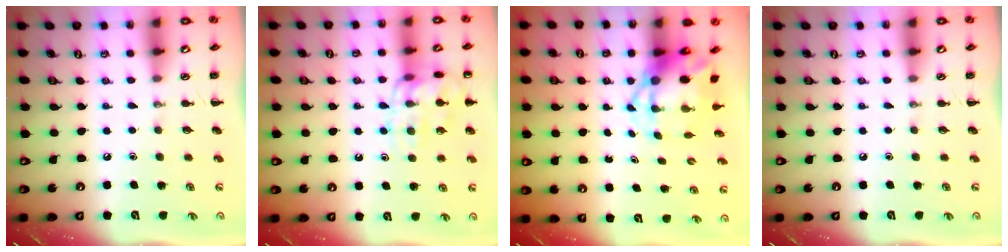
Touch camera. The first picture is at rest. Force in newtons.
{"total": 14.2, "press": 14.2, "slide": 0.2}
{"total": 4.7, "press": 4.5, "slide": 1.4}
{"total": 0.0}